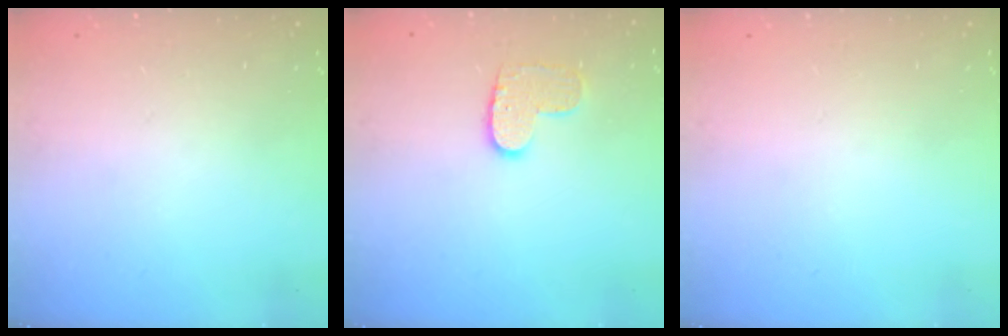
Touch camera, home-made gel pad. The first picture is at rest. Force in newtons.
{"total": 7.9, "press": 7.9, "slide": 0.3}
{"total": 0.0}